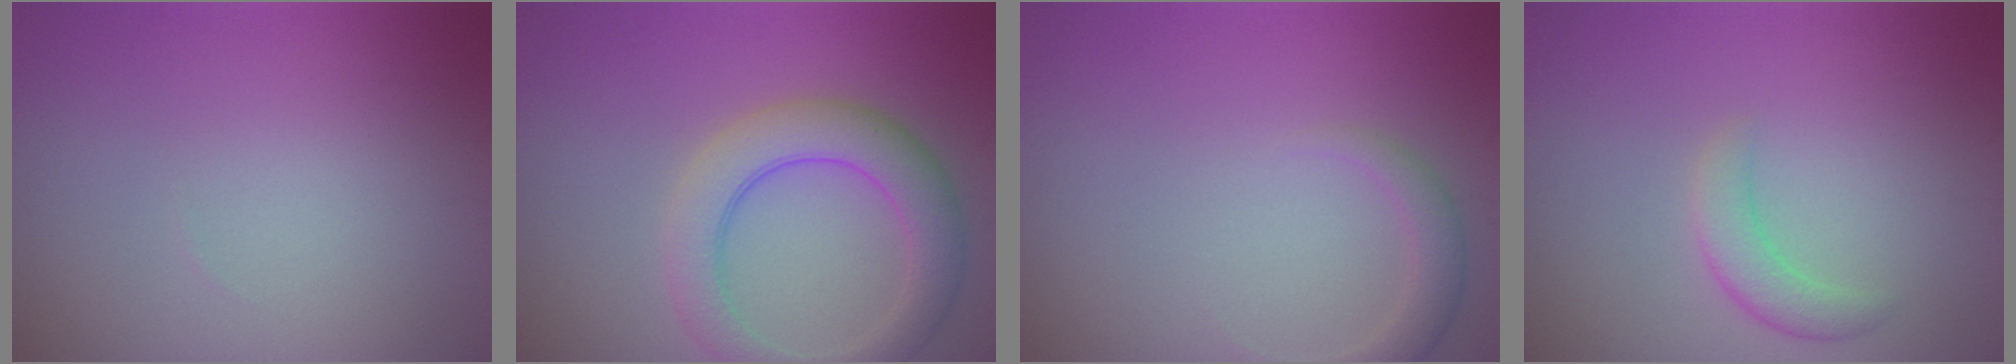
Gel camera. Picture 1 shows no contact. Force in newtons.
{"total": 5.2, "press": 5.2, "slide": 0.3}
{"total": 1.9, "press": 1.9, "slide": 0.1}
{"total": 2.1, "press": 2.1, "slide": 0.2}